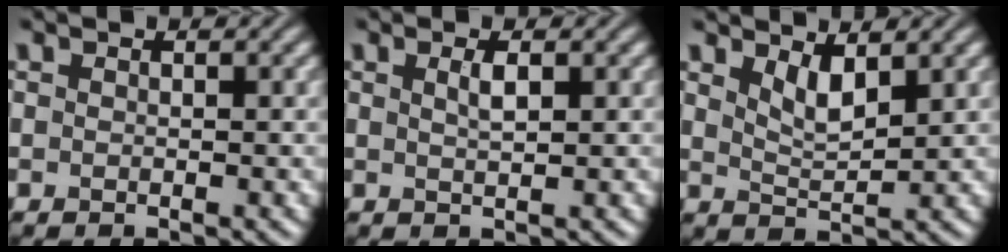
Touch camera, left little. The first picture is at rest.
{"total": 1.3, "force": [0.6, 0.3, 1.2], "torque": [-0.021, 0.003, 0.010]}
{"total": 2.5, "force": [1.6, 0.8, 1.8], "torque": [-0.035, -0.010, 0.033]}